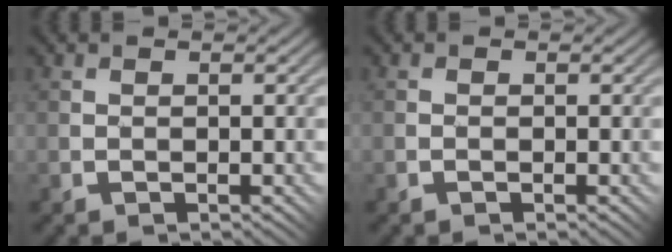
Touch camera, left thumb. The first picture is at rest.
{"total": 0.0}